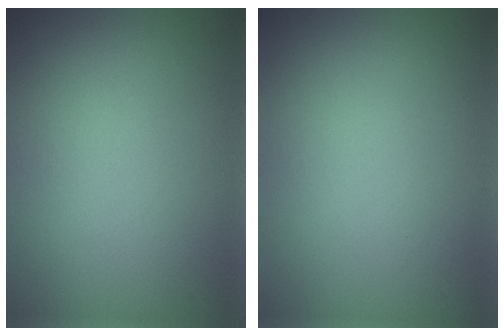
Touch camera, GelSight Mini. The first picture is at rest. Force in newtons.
{"total": 0.0}